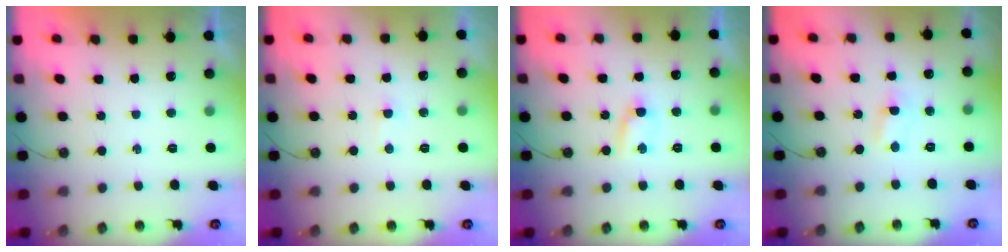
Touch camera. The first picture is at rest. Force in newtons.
{"total": 1.4, "press": 1.4, "slide": 0.3}
{"total": 5.0, "press": 3.6, "slide": 3.5}
{"total": 1.4, "press": 1.4, "slide": 0.3}